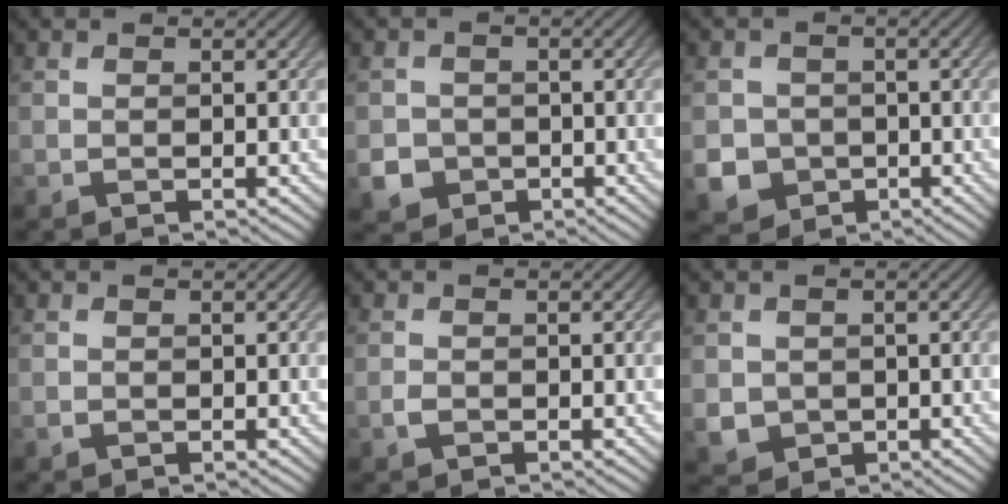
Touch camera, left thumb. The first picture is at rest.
{"total": 3.9, "force": [-1.5, 3.4, 1.1], "torque": [-0.025, -0.008, -0.035]}
{"total": 5.5, "force": [-1.8, 4.9, 1.5], "torque": [-0.040, -0.016, -0.047]}
{"total": 0.0}
{"total": 0.9, "force": [-0.4, 0.5, 0.6], "torque": [-0.016, 0.000, -0.010]}
{"total": 2.9, "force": [0.0, 2.7, 0.9], "torque": [-0.034, -0.013, 0.000]}